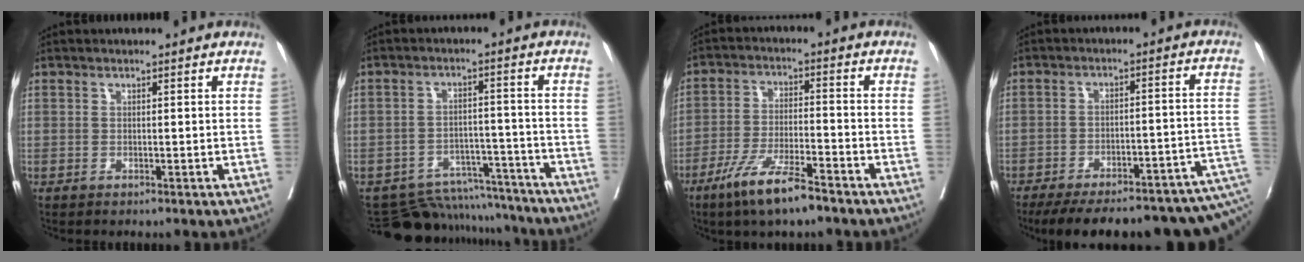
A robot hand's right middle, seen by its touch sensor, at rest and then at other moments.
{"total": 13.5, "force": [-12.9, 3.8, 1.4], "torque": [-0.019, 0.021, -0.180]}
{"total": 9.5, "force": [-6.6, 1.3, 6.7], "torque": [-0.131, -0.018, -0.121]}
{"total": 23.4, "force": [-15.5, 6.8, 16.1], "torque": [-0.195, 0.015, -0.201]}